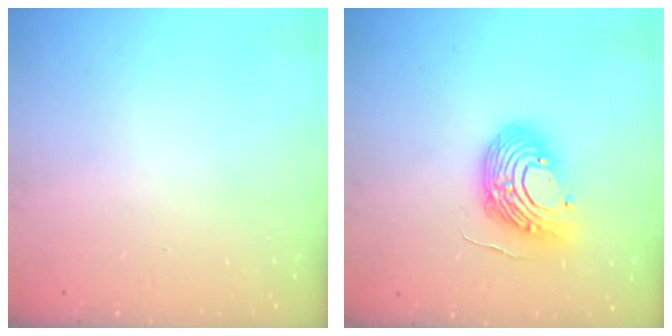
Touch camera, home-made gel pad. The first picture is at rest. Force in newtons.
{"total": 12.9, "press": 12.9, "slide": 1.2}